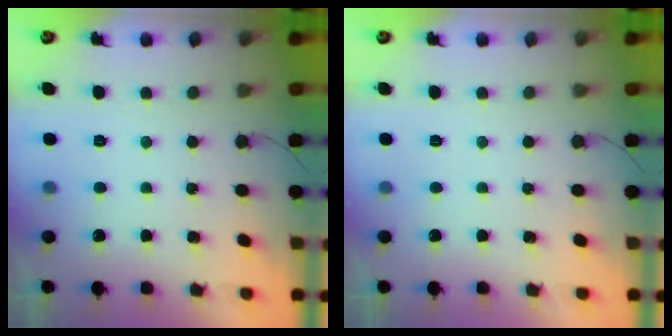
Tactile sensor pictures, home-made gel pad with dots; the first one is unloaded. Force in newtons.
{"total": 0.0}